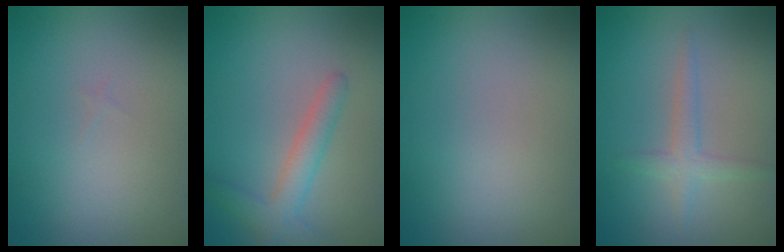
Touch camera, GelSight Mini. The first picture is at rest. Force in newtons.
{"total": 2.1, "press": 2.1, "slide": 0.2}
{"total": 0.0}
{"total": 1.9, "press": 1.9, "slide": 0.1}